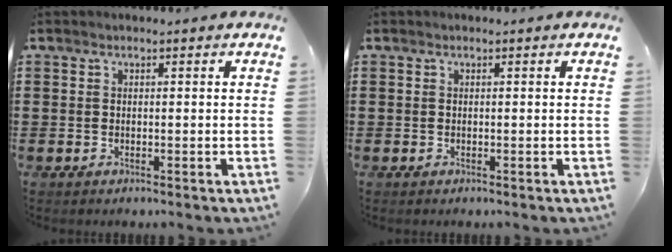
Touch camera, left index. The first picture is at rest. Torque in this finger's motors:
{"motor_torque": [0.00, 0.00, -0.01, 0.01]}